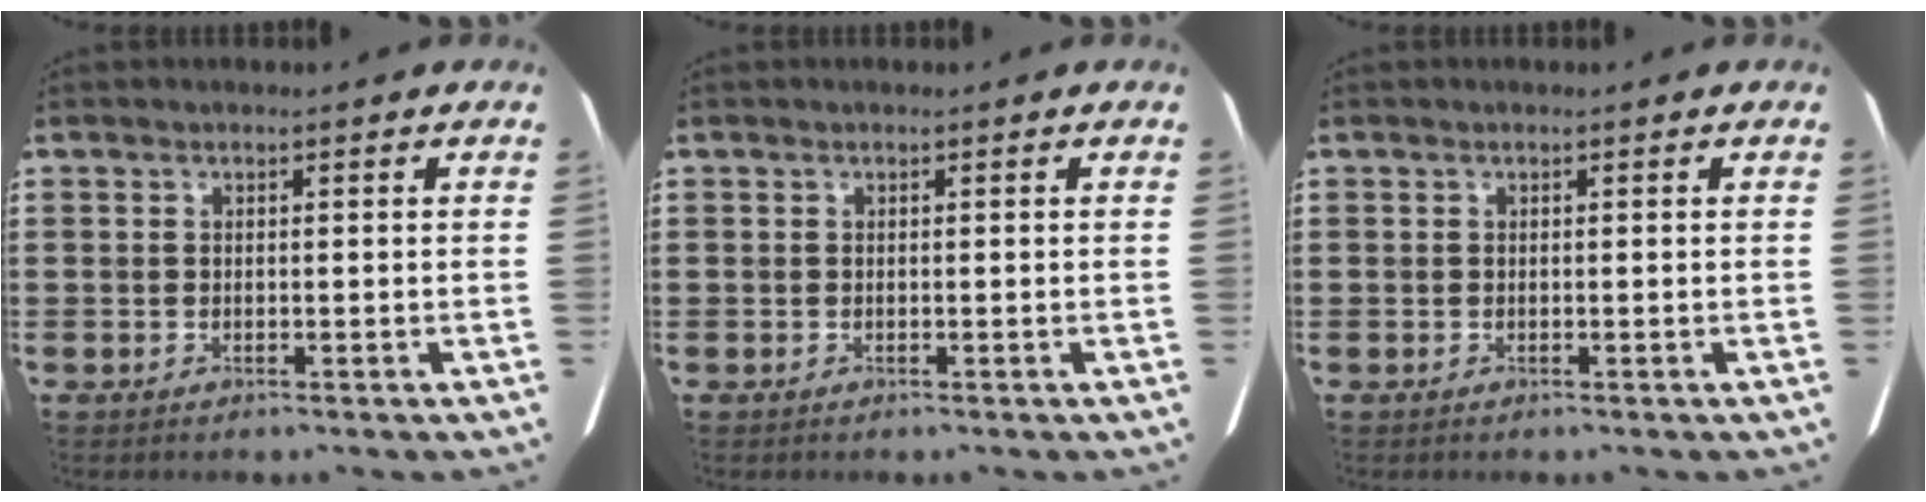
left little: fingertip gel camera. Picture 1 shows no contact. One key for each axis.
{"total": 0.0}
{"total": 0.0}